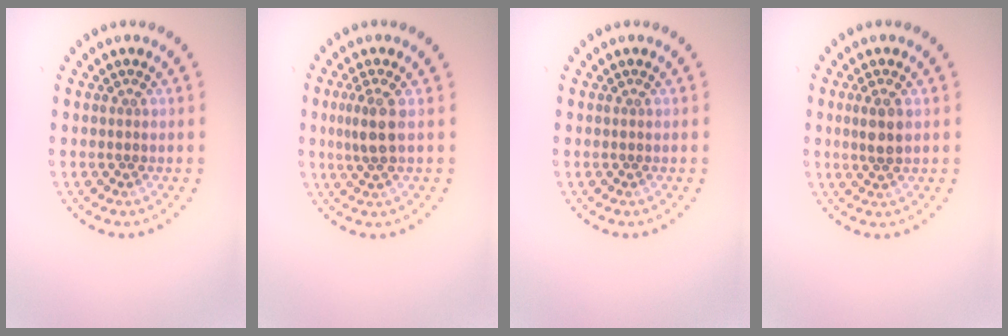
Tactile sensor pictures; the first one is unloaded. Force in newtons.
{"total": 2.5, "press": 2.1, "slide": 1.4}
{"total": 0.0}
{"total": 2.1, "press": 2.0, "slide": 0.7}